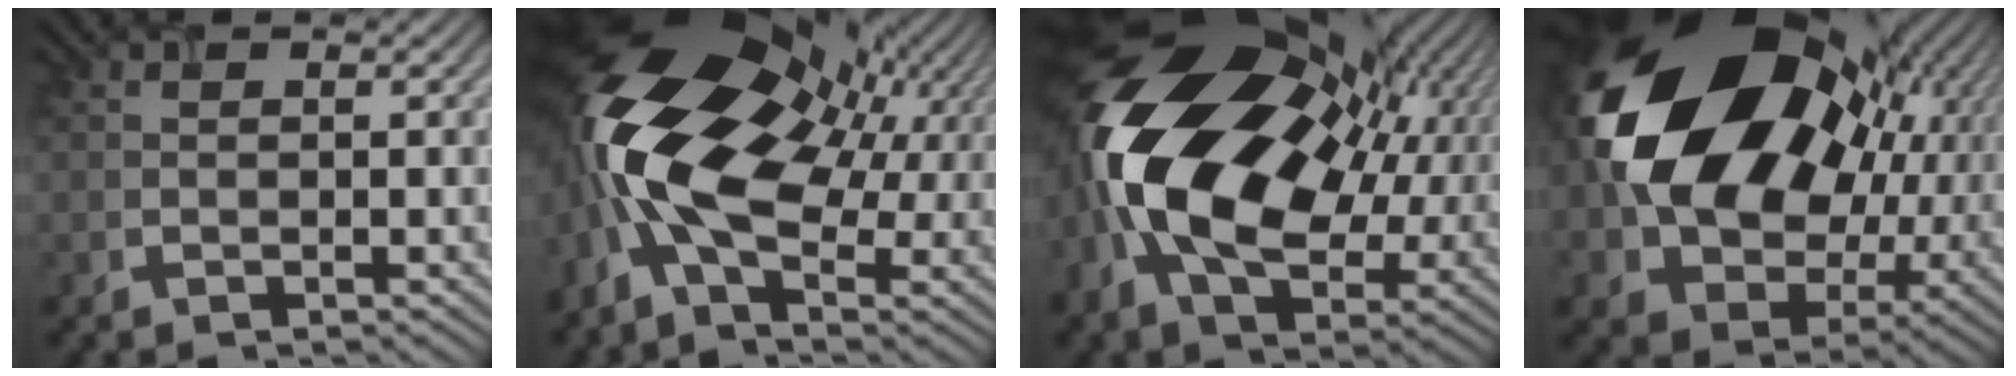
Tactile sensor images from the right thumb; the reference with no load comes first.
{"total": 17.8, "force": [1.2, 9.7, 14.8], "torque": [-0.318, -0.023, 0.024]}
{"total": 20.4, "force": [1.9, 13.4, 15.3], "torque": [-0.336, -0.030, 0.052]}
{"total": 22.1, "force": [4.8, 16.2, 14.2], "torque": [-0.304, -0.028, 0.111]}